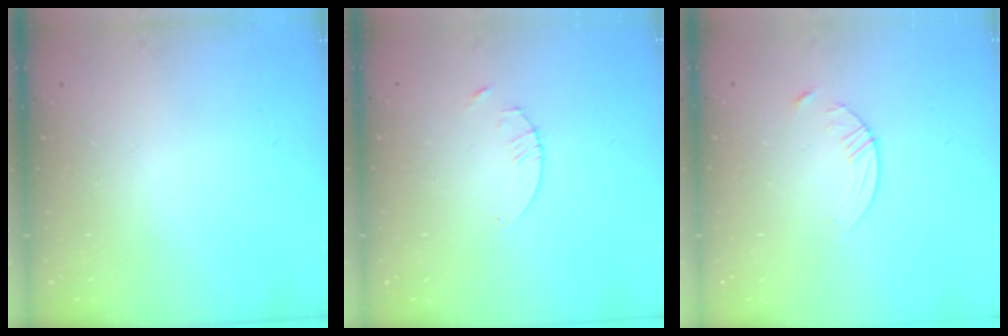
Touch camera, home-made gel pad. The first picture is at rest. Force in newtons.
{"total": 1.3, "press": 1.3, "slide": 0.2}
{"total": 3.1, "press": 3.1, "slide": 0.4}